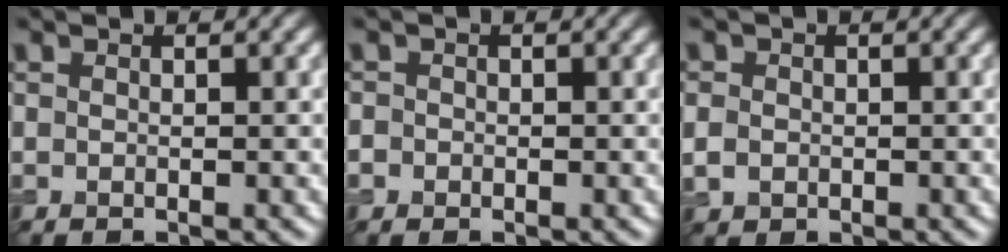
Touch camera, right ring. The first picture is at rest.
{"total": 0.9, "force": [-0.3, 0.8, 0.1], "torque": [0.003, -0.005, -0.007]}
{"total": 1.7, "force": [-0.1, 1.5, 0.7], "torque": [-0.015, -0.004, -0.006]}